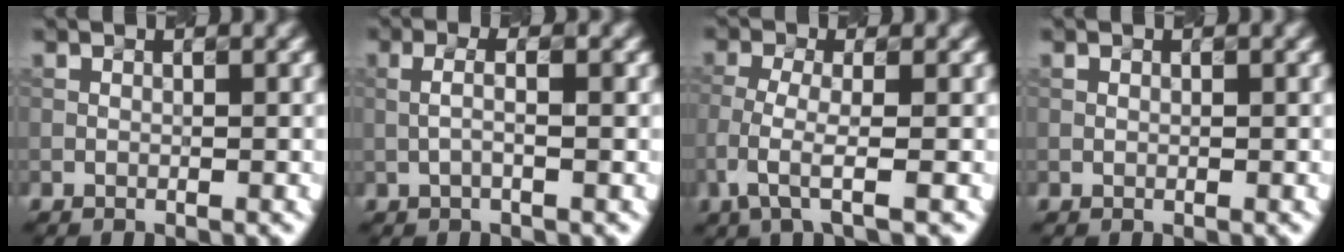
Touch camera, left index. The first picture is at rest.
{"total": 1.7, "force": [-0.1, 0.3, 1.7], "torque": [-0.036, 0.008, -0.002]}
{"total": 3.0, "force": [-1.4, 0.7, 2.5], "torque": [-0.058, 0.001, -0.028]}
{"total": 0.0}